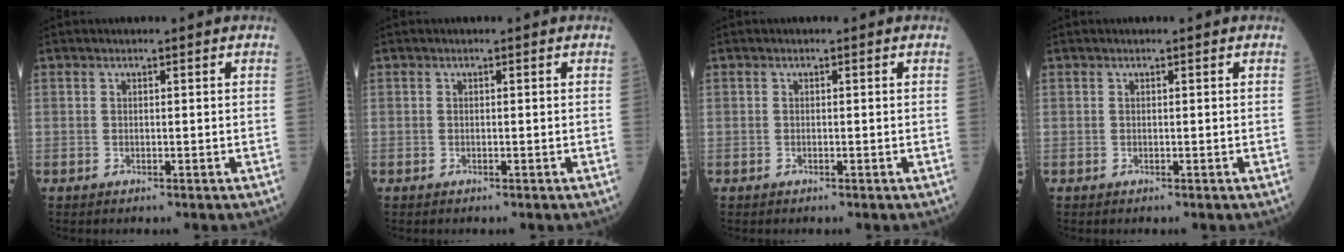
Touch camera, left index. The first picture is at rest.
{"total": 0.0}
{"total": 0.0}
{"total": 0.0}